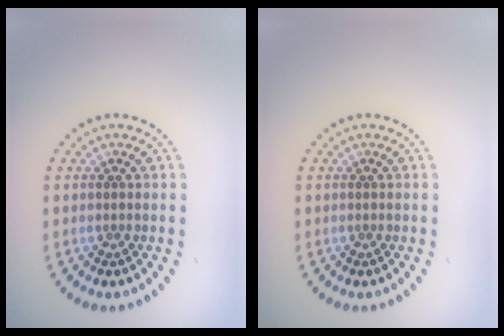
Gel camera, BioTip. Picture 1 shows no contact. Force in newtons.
{"total": 0.0}